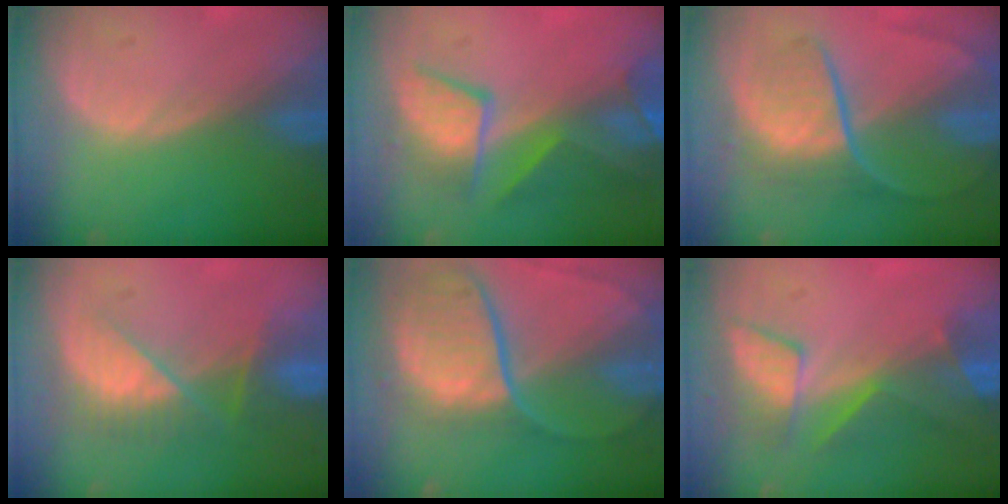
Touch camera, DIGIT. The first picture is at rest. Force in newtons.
{"total": 9.8, "press": 8.5, "slide": 4.8}
{"total": 9.0, "press": 7.5, "slide": 5.0}
{"total": 8.0, "press": 7.1, "slide": 3.6}
{"total": 11.2, "press": 9.3, "slide": 6.3}
{"total": 8.6, "press": 7.2, "slide": 4.7}